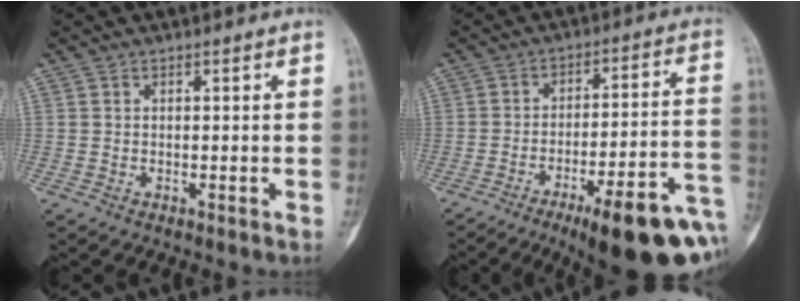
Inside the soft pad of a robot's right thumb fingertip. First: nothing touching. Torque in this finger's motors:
{"motor_torque": [3.06, 0.54, 1.36, -1.41, 0.49]}